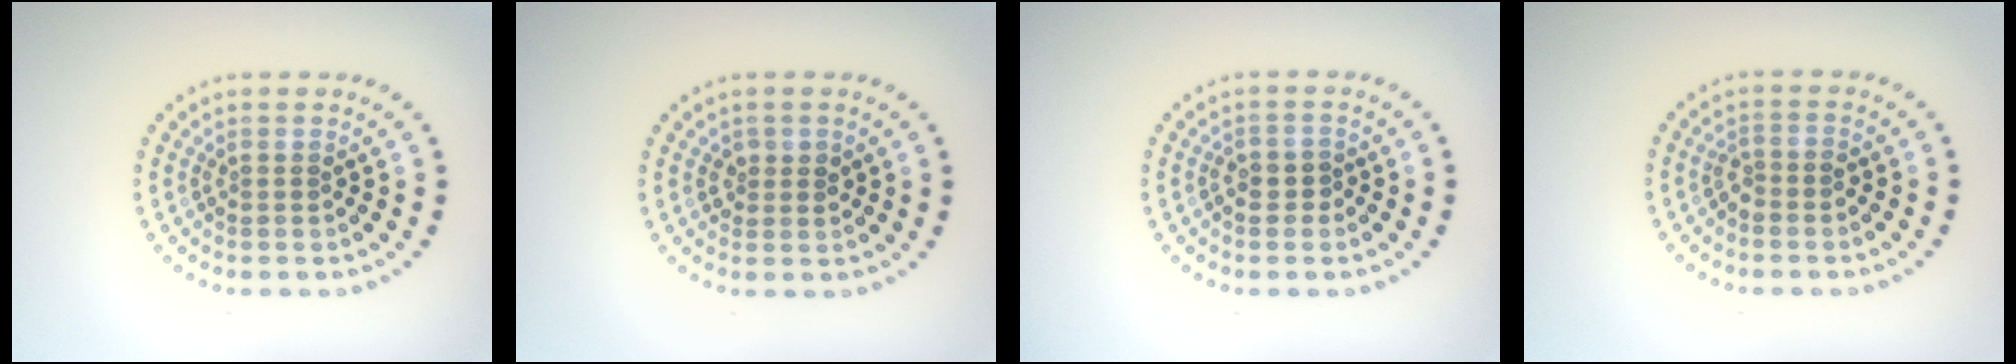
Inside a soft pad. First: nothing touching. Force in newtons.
{"total": 1.4, "press": 1.4, "slide": 0.3}
{"total": 1.4, "press": 1.2, "slide": 0.7}
{"total": 1.4, "press": 1.1, "slide": 0.9}